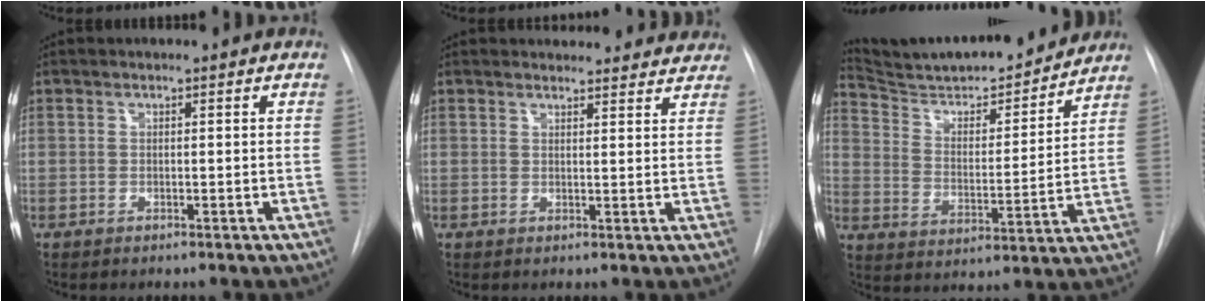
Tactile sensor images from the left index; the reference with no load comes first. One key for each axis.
{"total": 11.6, "fx": 11.0, "fy": 3.2, "fz": 1.6, "tx": 0.012, "ty": 0.000, "tz": 0.105}
{"total": 18.3, "fx": 17.0, "fy": 2.4, "fz": 6.2, "tx": -0.099, "ty": -0.012, "tz": 0.263}